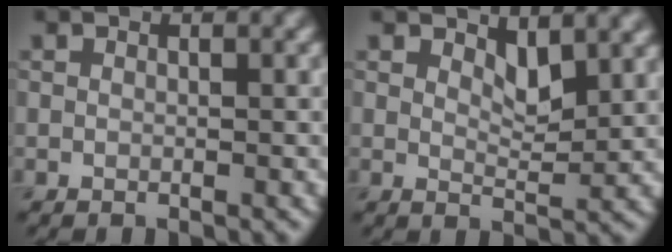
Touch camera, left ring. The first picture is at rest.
{"total": 2.5, "force": [1.6, 0.9, 1.7], "torque": [-0.031, -0.009, 0.028]}